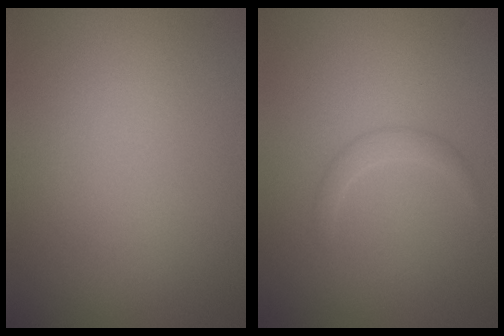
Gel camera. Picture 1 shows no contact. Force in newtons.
{"total": 1.2, "press": 1.1, "slide": 0.1}